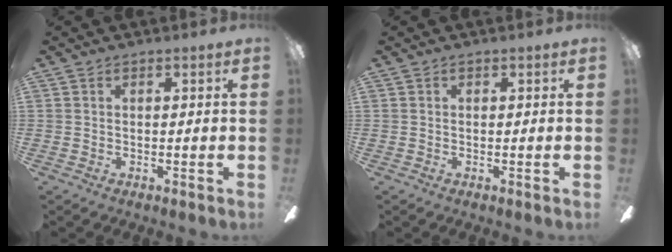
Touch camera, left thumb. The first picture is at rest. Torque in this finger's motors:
{"motor_torque": [-0.08, 0.06, -0.10, 0.10, 0.00]}